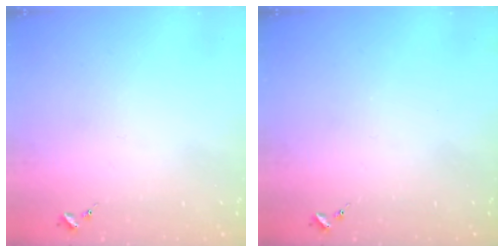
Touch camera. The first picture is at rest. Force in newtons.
{"total": 0.0}